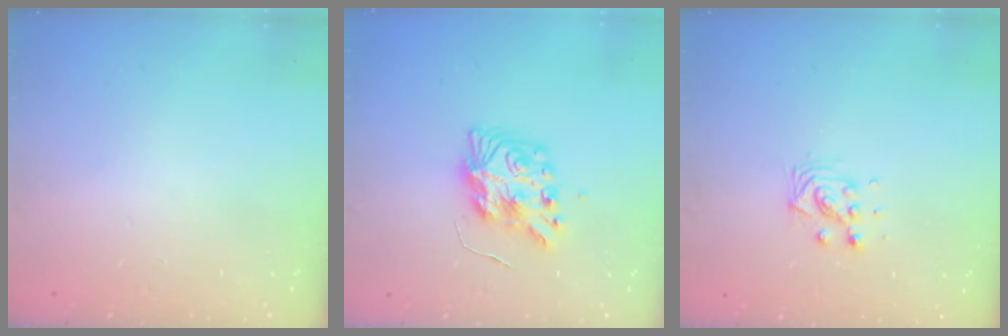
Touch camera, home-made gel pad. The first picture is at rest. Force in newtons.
{"total": 9.8, "press": 9.8, "slide": 0.9}
{"total": 6.1, "press": 6.1, "slide": 0.5}